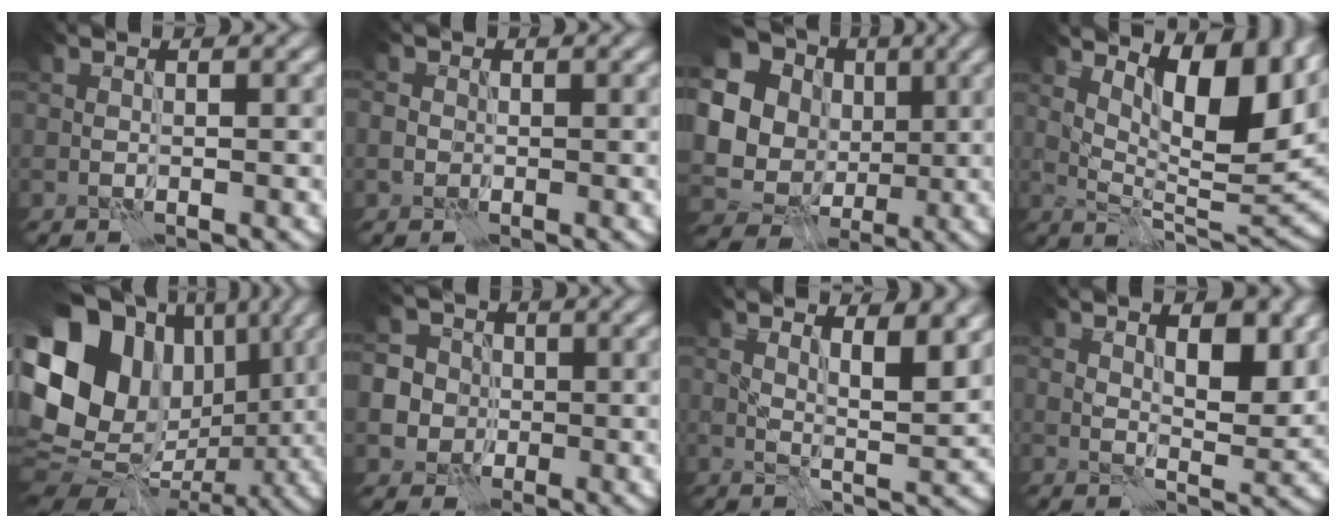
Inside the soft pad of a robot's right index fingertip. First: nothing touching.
{"total": 1.0, "force": [-0.2, 1.0, 0.3], "torque": [-0.004, 0.000, -0.008]}
{"total": 17.8, "force": [3.4, 16.2, 6.7], "torque": [-0.186, 0.012, 0.037]}
{"total": 11.7, "force": [5.5, 4.0, 9.5], "torque": [-0.151, 0.002, 0.097]}
{"total": 19.3, "force": [3.7, 15.1, 11.4], "torque": [-0.224, 0.025, 0.076]}
{"total": 7.3, "force": [-0.4, 6.9, 2.3], "torque": [-0.040, 0.022, -0.031]}
{"total": 4.9, "force": [2.4, 1.2, 4.1], "torque": [-0.058, 0.000, 0.038]}
{"total": 4.8, "force": [2.0, 2.0, 4.0], "torque": [-0.059, -0.003, 0.034]}